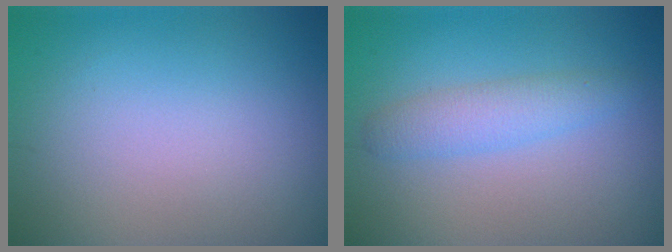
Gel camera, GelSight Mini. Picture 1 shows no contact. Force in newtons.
{"total": 2.4, "press": 2.4, "slide": 0.1}